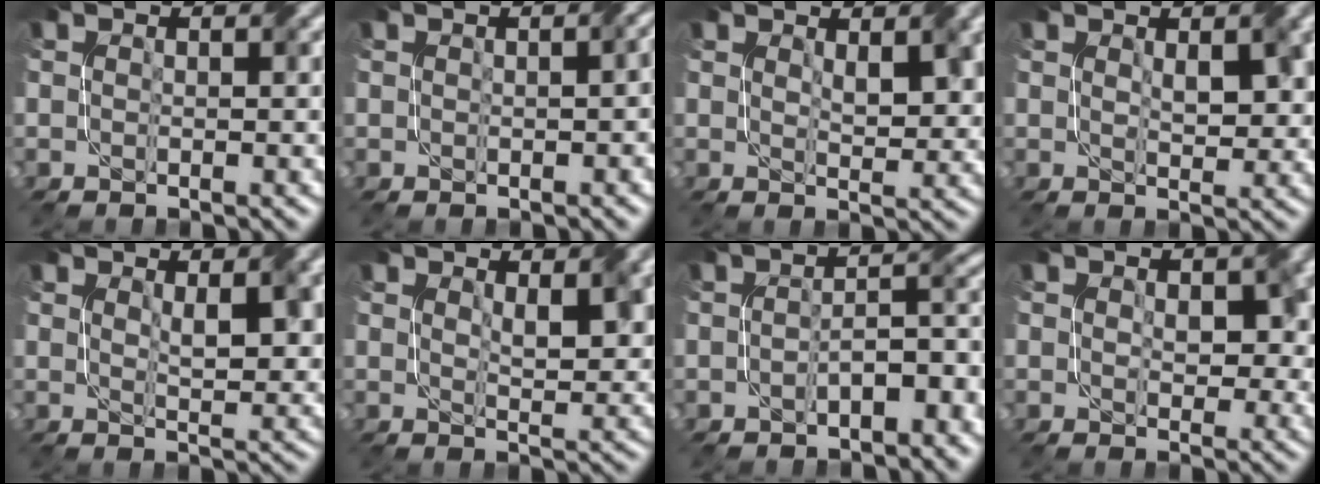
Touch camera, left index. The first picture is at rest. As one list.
[{"total": 3.2, "force": [0.1, 1.7, 2.7], "torque": [-0.015, 0.001, 0.012]}, {"total": 3.1, "force": [1.6, 1.1, 2.3], "torque": [-0.037, 0.002, 0.039]}, {"total": 3.0, "force": [1.2, 1.3, 2.5], "torque": [-0.041, 0.003, 0.032]}, {"total": 3.5, "force": [1.6, 1.0, 3.0], "torque": [-0.048, 0.001, 0.037]}, {"total": 3.3, "force": [1.8, 1.1, 2.5], "torque": [-0.040, 0.001, 0.041]}, {"total": 4.6, "force": [-2.0, 2.1, 3.6], "torque": [-0.045, 0.012, -0.030]}, {"total": 4.3, "force": [1.1, 2.9, 3.0], "torque": [-0.039, -0.006, 0.027]}]